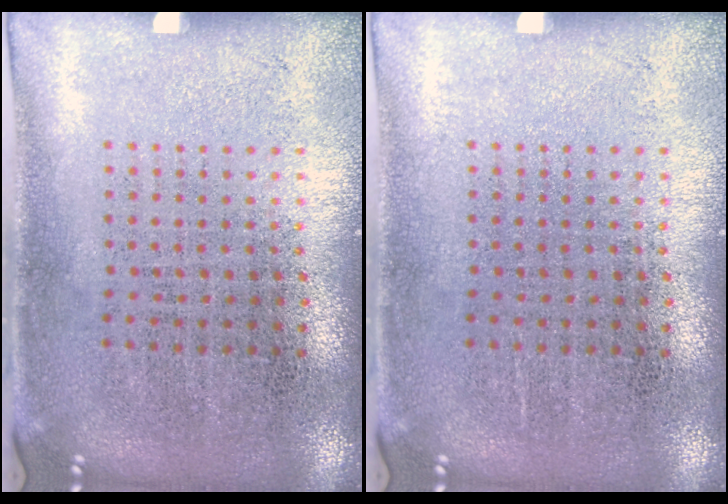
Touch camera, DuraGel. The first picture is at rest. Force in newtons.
{"total": 0.0}